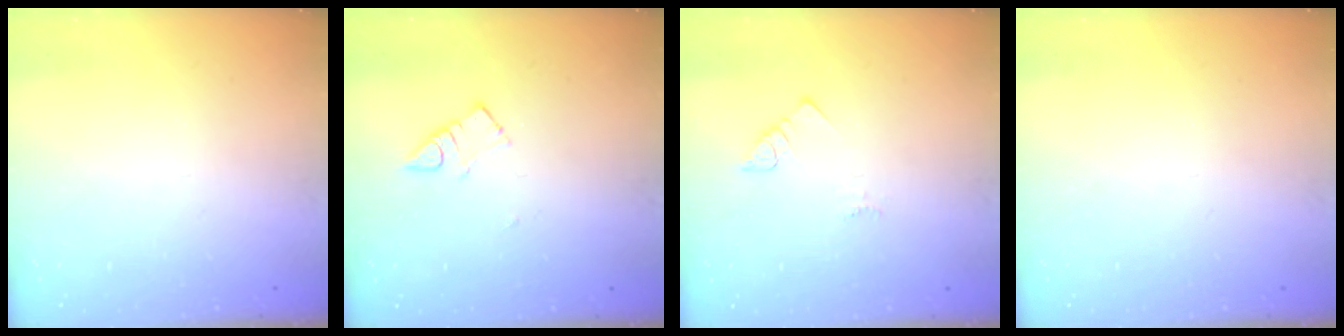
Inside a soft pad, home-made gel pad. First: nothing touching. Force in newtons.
{"total": 4.2, "press": 4.2, "slide": 0.6}
{"total": 2.0, "press": 2.0, "slide": 0.4}
{"total": 0.0}